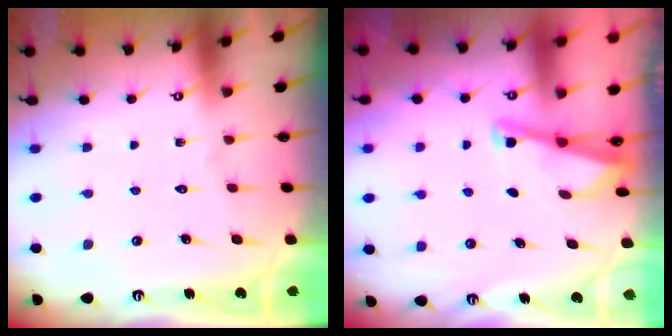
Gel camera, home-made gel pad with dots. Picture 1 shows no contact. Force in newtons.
{"total": 2.8, "press": 2.7, "slide": 0.3}